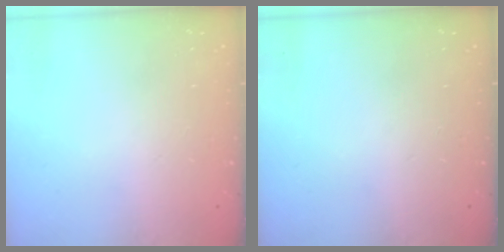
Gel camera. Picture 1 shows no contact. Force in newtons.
{"total": 0.0}